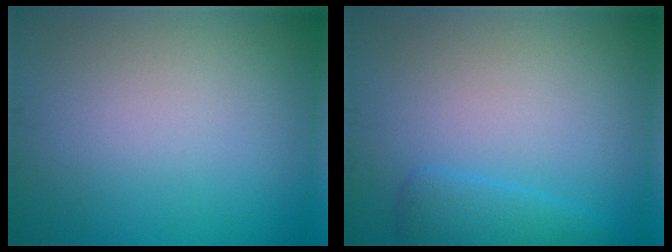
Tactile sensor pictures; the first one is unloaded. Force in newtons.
{"total": 2.2, "press": 2.2, "slide": 0.0}